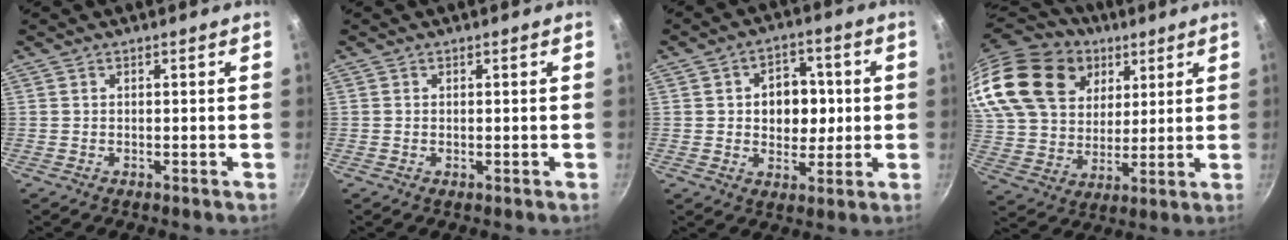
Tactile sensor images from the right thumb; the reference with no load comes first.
{"total": 0.0}
{"total": 9.7, "force": [0.8, 7.4, 6.2], "torque": [-0.047, 0.003, 0.010]}
{"total": 27.6, "force": [14.0, 19.7, 13.4], "torque": [-0.276, -0.007, 0.267]}